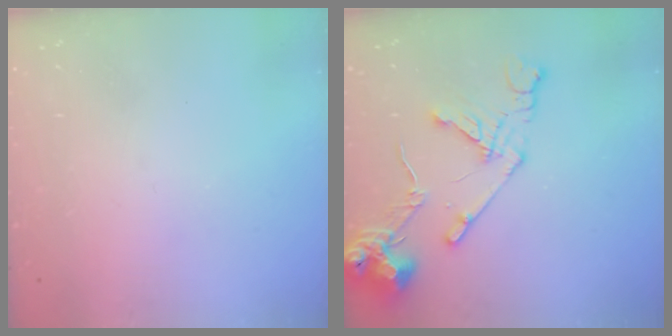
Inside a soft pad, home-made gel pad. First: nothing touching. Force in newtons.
{"total": 13.1, "press": 13.0, "slide": 1.5}